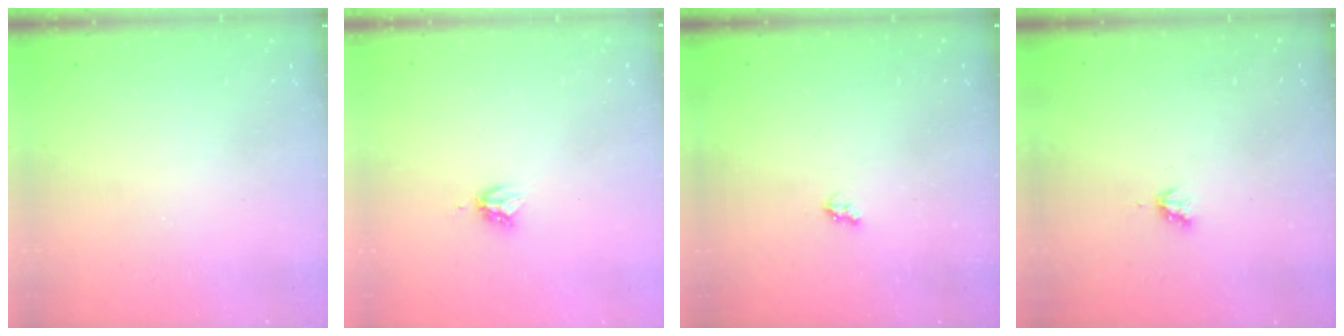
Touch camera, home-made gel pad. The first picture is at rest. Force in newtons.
{"total": 4.1, "press": 4.1, "slide": 0.2}
{"total": 2.6, "press": 2.6, "slide": 0.4}
{"total": 2.8, "press": 2.8, "slide": 0.3}